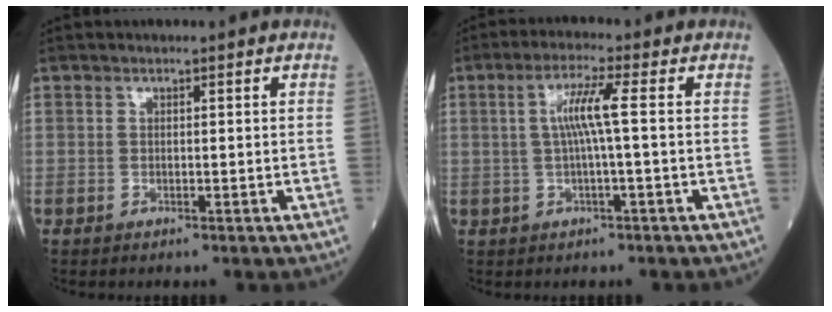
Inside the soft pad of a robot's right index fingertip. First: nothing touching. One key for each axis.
{"total": 5.2, "fx": 0.5, "fy": -0.6, "fz": 5.1, "tx": -0.100, "ty": 0.010, "tz": 0.014}